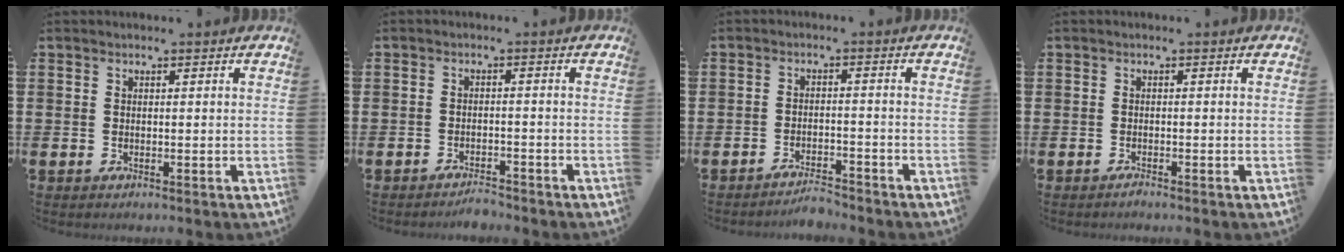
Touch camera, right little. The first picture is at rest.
{"total": 1.9, "force": [-1.8, 0.2, 0.1], "torque": [-0.009, 0.004, -0.039]}
{"total": 2.6, "force": [-2.6, 0.1, 0.3], "torque": [-0.011, 0.005, -0.054]}
{"total": 0.5, "force": [-0.5, 0.0, 0.2], "torque": [-0.004, -0.004, -0.010]}